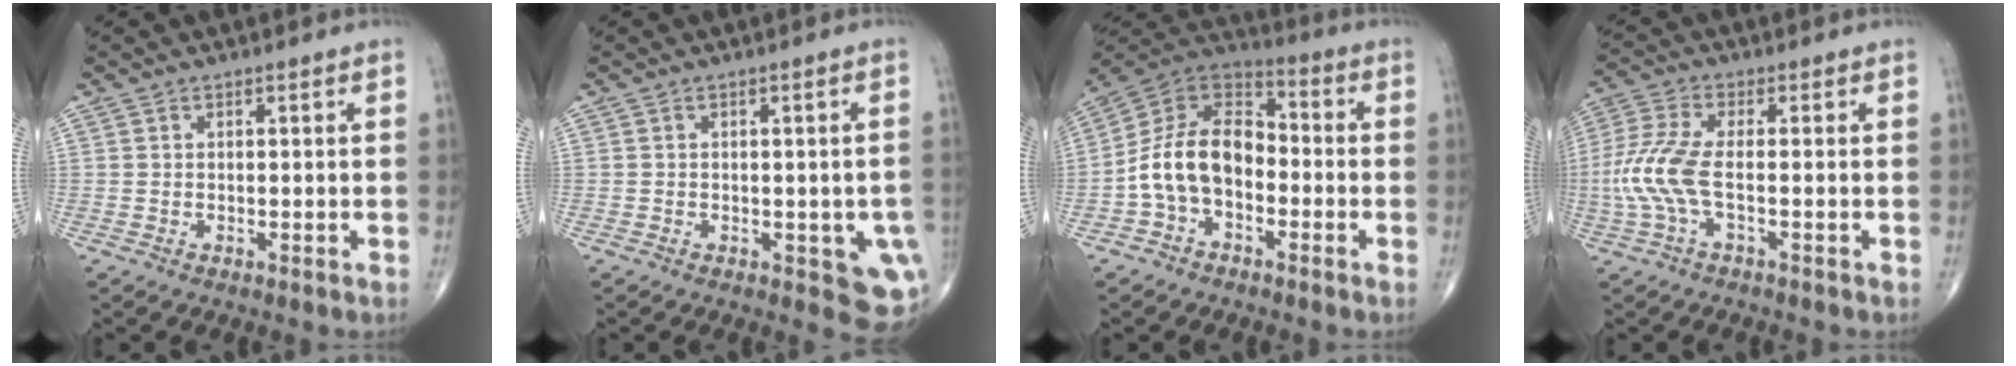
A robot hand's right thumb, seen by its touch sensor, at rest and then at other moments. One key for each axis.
{"total": 7.3, "fx": -2.0, "fy": 3.3, "fz": 6.2, "tx": -0.043, "ty": -0.004, "tz": -0.022}
{"total": 13.9, "fx": -3.0, "fy": 9.2, "fz": 10.0, "tx": -0.166, "ty": 0.049, "tz": -0.069}
{"total": 8.5, "fx": -1.6, "fy": 2.7, "fz": 7.9, "tx": -0.212, "ty": 0.015, "tz": -0.039}